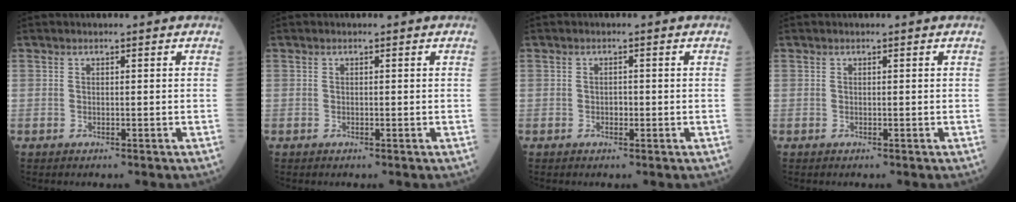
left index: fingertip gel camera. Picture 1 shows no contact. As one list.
[{"total": 0.0}, {"total": 1.0, "force": [-0.4, 0.7, 0.6], "torque": [-0.009, 0.001, -0.010]}, {"total": 0.0}]